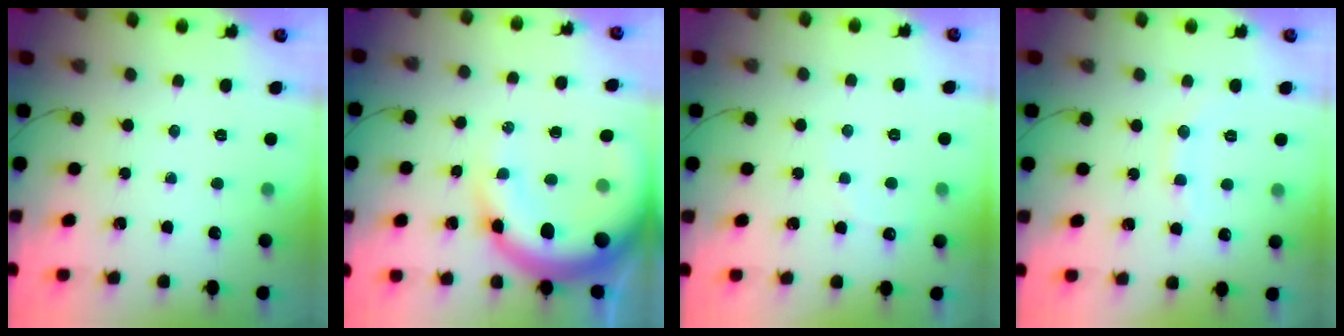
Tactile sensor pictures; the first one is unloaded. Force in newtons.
{"total": 14.1, "press": 13.7, "slide": 3.0}
{"total": 5.7, "press": 5.6, "slide": 1.3}
{"total": 7.8, "press": 7.7, "slide": 1.5}